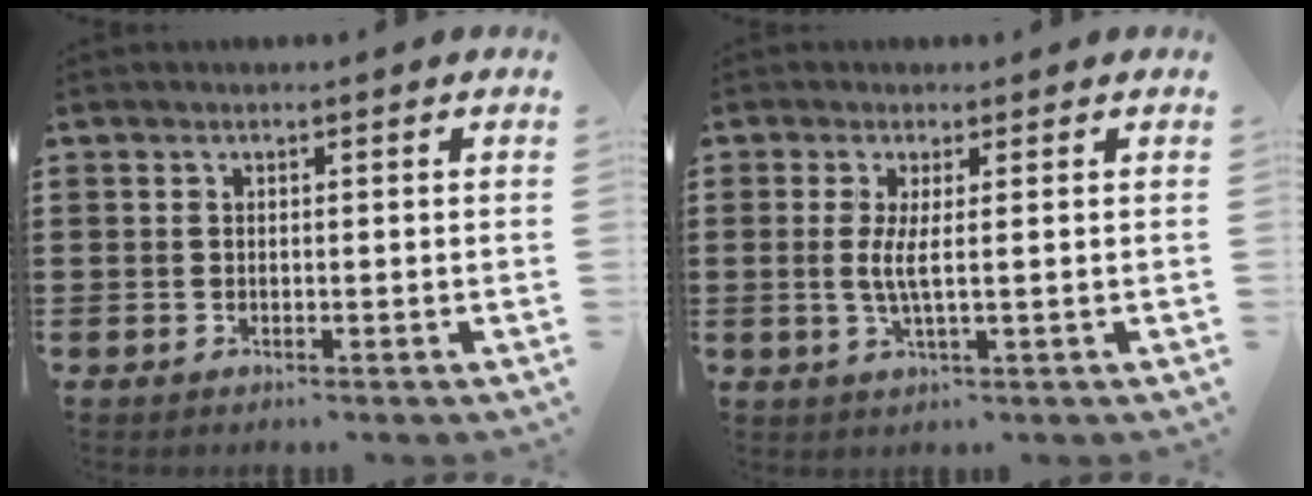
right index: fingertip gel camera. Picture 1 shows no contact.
{"total": 3.4, "force": [0.2, -0.2, 3.4], "torque": [-0.072, -0.013, 0.002]}